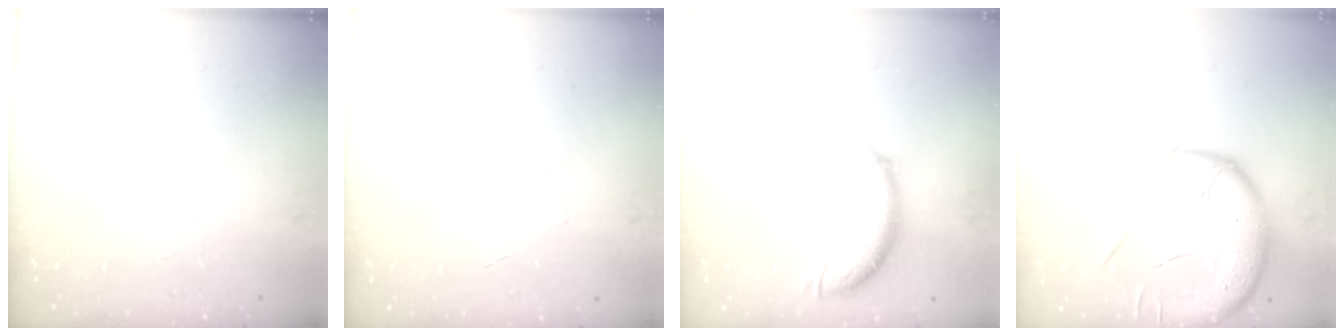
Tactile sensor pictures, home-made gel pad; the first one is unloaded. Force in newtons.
{"total": 2.9, "press": 2.8, "slide": 0.8}
{"total": 10.3, "press": 10.3, "slide": 0.8}
{"total": 20.3, "press": 19.9, "slide": 4.2}